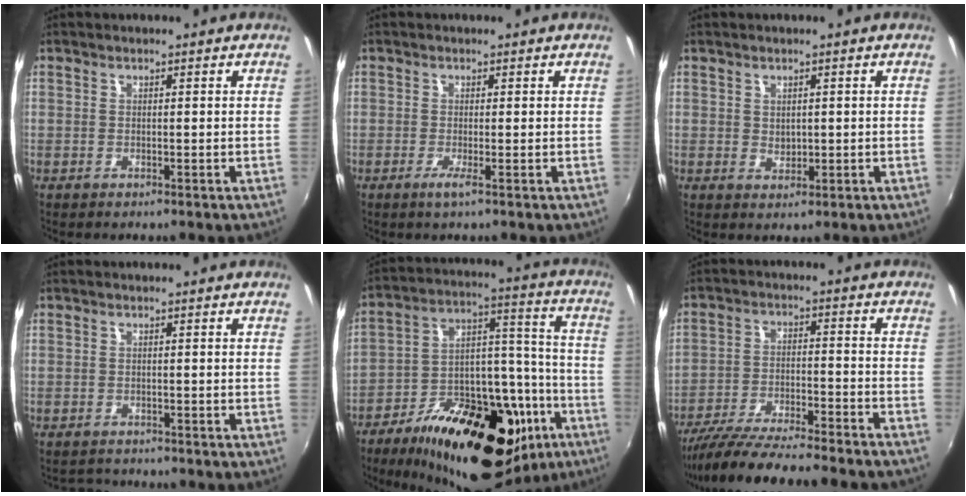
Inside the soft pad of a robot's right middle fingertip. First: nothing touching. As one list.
[{"total": 1.5, "force": [-0.7, -0.4, 1.3], "torque": [-0.028, -0.007, -0.017]}, {"total": 1.7, "force": [0.4, 1.4, 0.9], "torque": [-0.010, 0.001, 0.008]}, {"total": 2.3, "force": [-2.2, 0.6, 0.1], "torque": [-0.009, -0.005, -0.038]}, {"total": 33.2, "force": [-19.3, 15.4, 22.2], "torque": [-0.340, 0.023, -0.268]}, {"total": 19.5, "force": [-17.1, 1.1, 9.2], "torque": [-0.178, -0.046, -0.268]}]